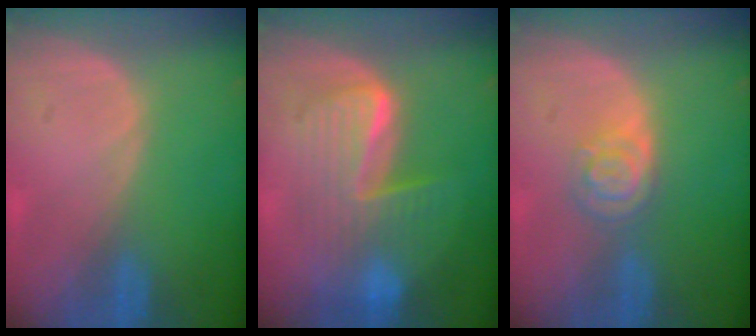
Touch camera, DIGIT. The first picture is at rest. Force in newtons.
{"total": 8.6, "press": 8.5, "slide": 0.5}
{"total": 4.5, "press": 4.1, "slide": 1.8}